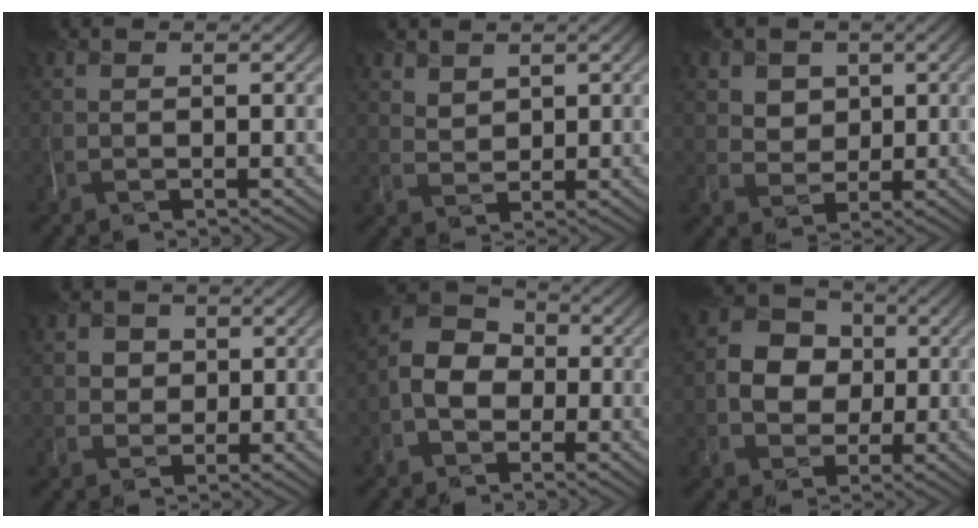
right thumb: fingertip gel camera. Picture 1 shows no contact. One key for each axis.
{"total": 2.7, "fx": 2.3, "fy": 1.5, "fz": 0.4, "tx": -0.012, "ty": -0.006, "tz": 0.057}
{"total": 3.7, "fx": 1.9, "fy": 3.1, "fz": 0.7, "tx": -0.032, "ty": -0.020, "tz": 0.044}
{"total": 2.6, "fx": 0.7, "fy": 2.5, "fz": 0.0, "tx": 0.000, "ty": -0.011, "tz": 0.016}
{"total": 5.2, "fx": -1.8, "fy": 4.2, "fz": 2.5, "tx": -0.049, "ty": 0.001, "tz": -0.041}
{"total": 5.8, "fx": 0.0, "fy": 5.3, "fz": 2.5, "tx": -0.046, "ty": 0.004, "tz": -0.005}